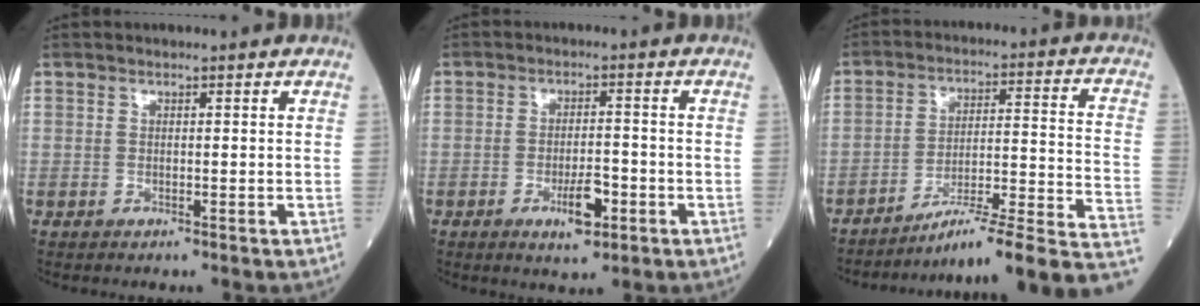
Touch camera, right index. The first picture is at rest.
{"total": 5.1, "force": [-2.2, 1.6, 4.3], "torque": [-0.073, -0.001, -0.032]}
{"total": 18.1, "force": [-14.5, -0.3, 10.8], "torque": [-0.100, 0.031, -0.213]}